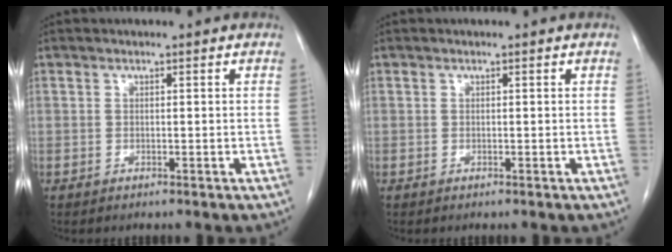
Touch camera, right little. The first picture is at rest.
{"total": 0.0}